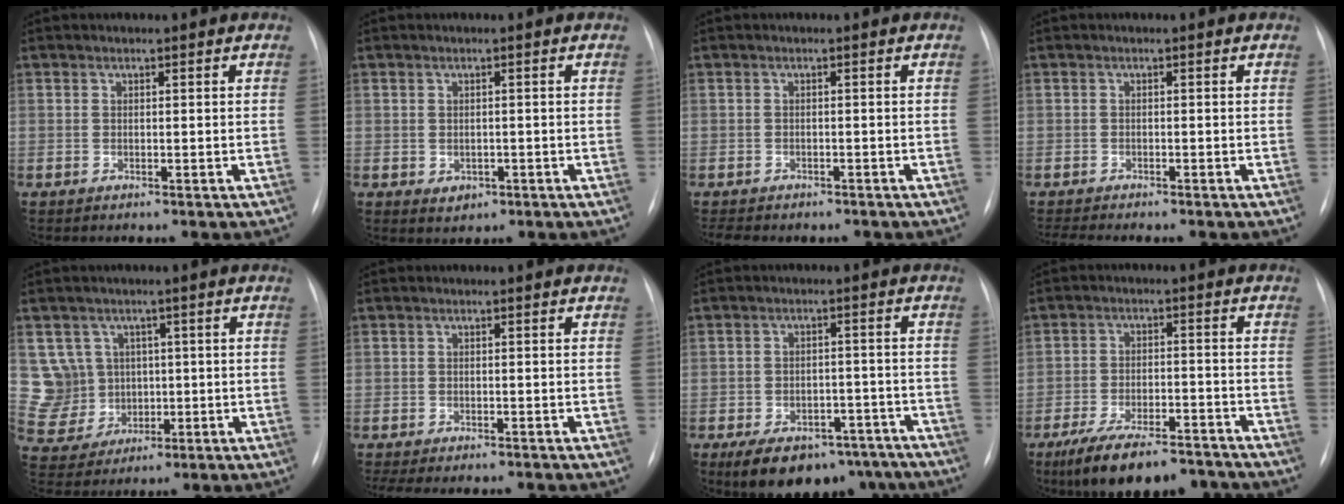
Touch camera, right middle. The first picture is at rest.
{"total": 2.0, "force": [-0.7, 1.6, 0.9], "torque": [-0.011, 0.001, 0.000]}
{"total": 5.4, "force": [-4.5, 2.2, 2.1], "torque": [-0.035, -0.005, -0.055]}
{"total": 3.8, "force": [-3.5, 0.2, 1.5], "torque": [-0.023, -0.006, -0.051]}
{"total": 7.2, "force": [1.4, 7.1, 0.4], "torque": [-0.018, 0.024, 0.040]}
{"total": 8.1, "force": [-7.0, 2.0, 3.5], "torque": [-0.044, -0.004, -0.095]}
{"total": 14.1, "force": [-10.1, 7.5, 6.2], "torque": [-0.092, 0.018, -0.137]}
{"total": 13.0, "force": [-10.4, 3.8, 6.9], "torque": [-0.111, -0.003, -0.164]}